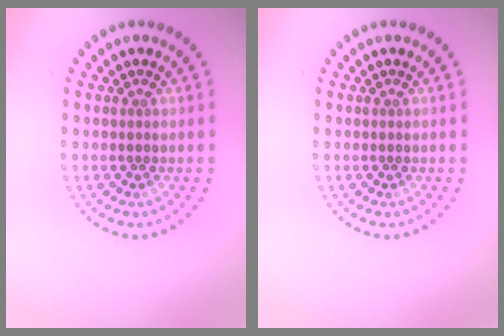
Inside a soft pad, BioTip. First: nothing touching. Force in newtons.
{"total": 0.0}